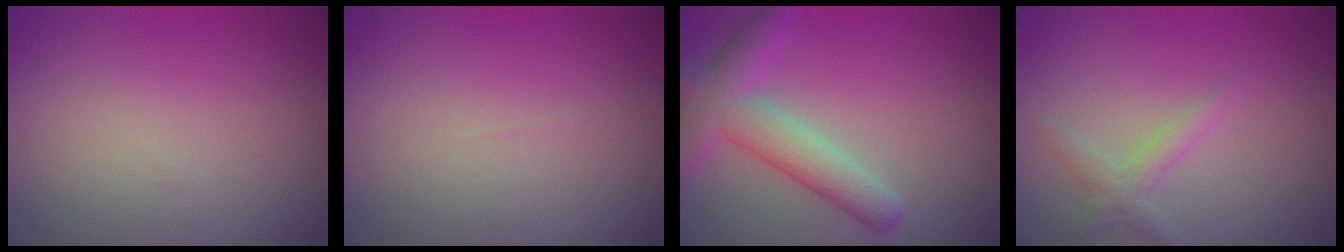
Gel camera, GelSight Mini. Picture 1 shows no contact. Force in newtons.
{"total": 0.0}
{"total": 4.6, "press": 4.6, "slide": 0.2}
{"total": 1.7, "press": 1.6, "slide": 0.1}